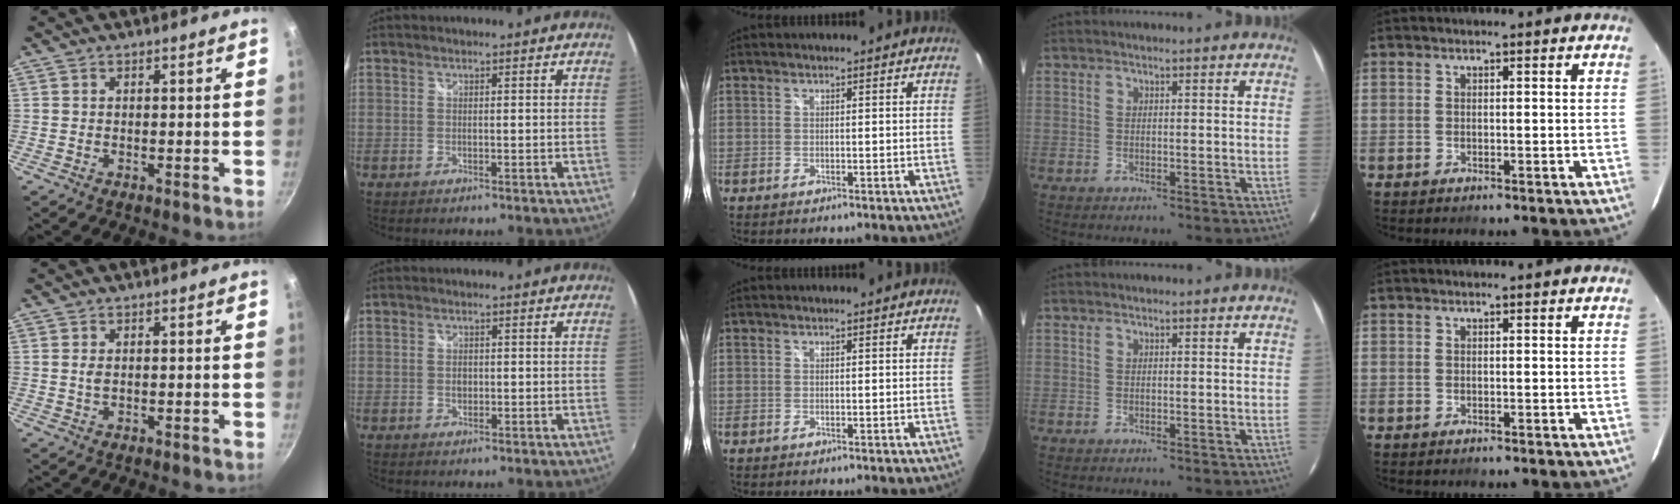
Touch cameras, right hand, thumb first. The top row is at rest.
{"thumb": {"total": 1.1, "force": [0.2, 0.6, 0.9], "torque": [-0.019, 0.000, 0.003]}, "index": {"total": 1.5, "force": [-0.1, 1.2, 0.8], "torque": [-0.013, 0.001, -0.003]}}